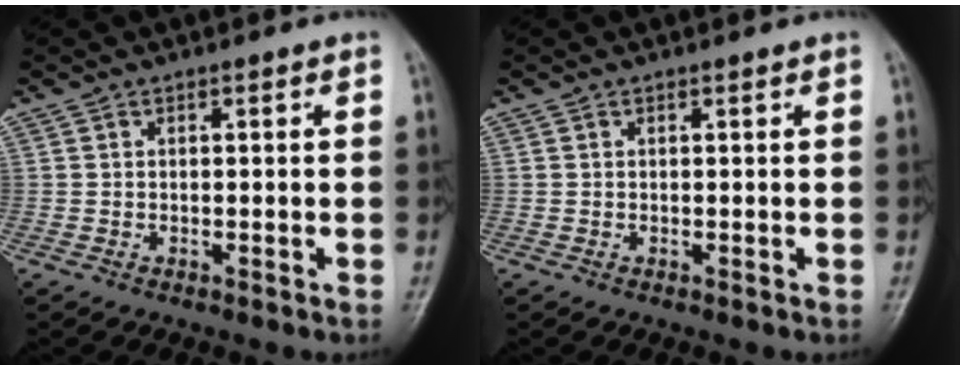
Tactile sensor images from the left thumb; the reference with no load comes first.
{"total": 0.0}